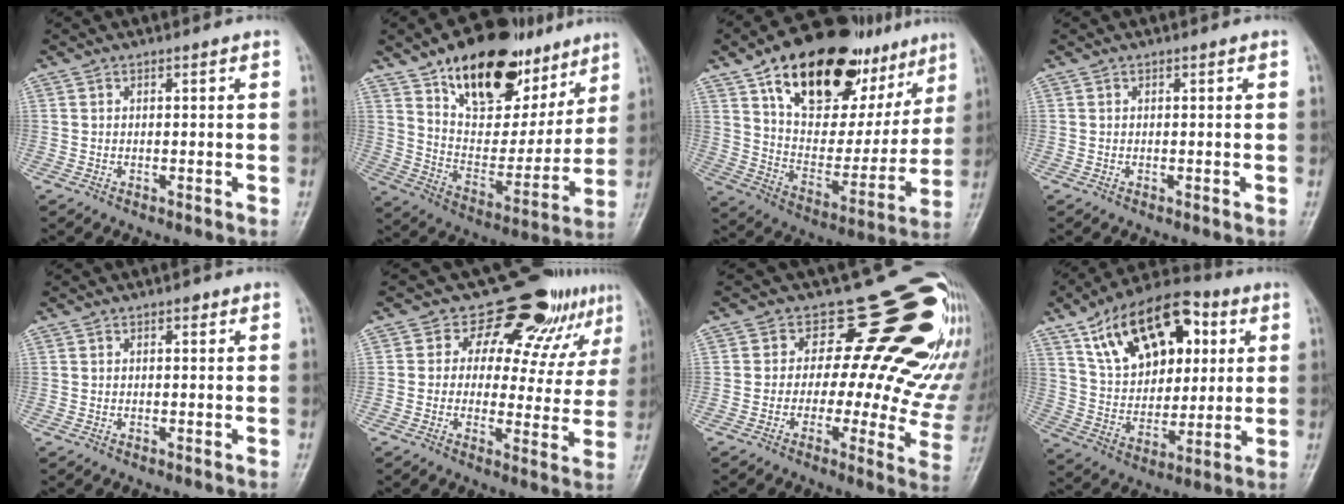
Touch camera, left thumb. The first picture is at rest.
{"total": 25.0, "force": [15.3, 13.1, 14.9], "torque": [-0.184, -0.049, 0.254]}
{"total": 28.9, "force": [17.0, 15.4, 17.7], "torque": [-0.226, -0.029, 0.272]}
{"total": 0.0}
{"total": 0.8, "force": [0.4, 0.5, 0.5], "torque": [-0.001, 0.000, 0.003]}
{"total": 14.6, "force": [9.6, 7.6, 8.0], "torque": [-0.055, -0.044, 0.112]}
{"total": 21.1, "force": [12.2, 10.6, 13.6], "torque": [-0.122, -0.051, 0.128]}
{"total": 21.1, "force": [8.4, 12.8, 14.6], "torque": [-0.191, -0.013, 0.143]}